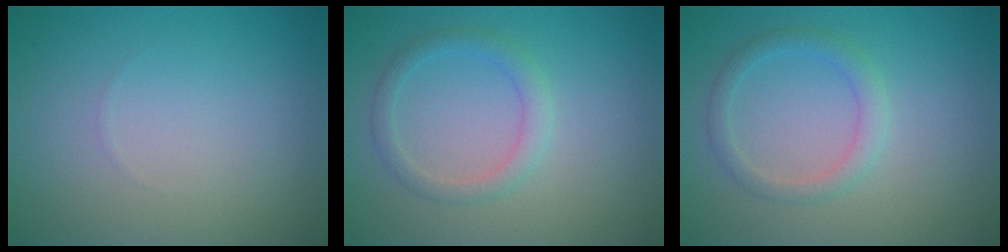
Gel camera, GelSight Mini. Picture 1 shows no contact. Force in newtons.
{"total": 2.0, "press": 2.0, "slide": 0.1}
{"total": 2.0, "press": 2.0, "slide": 0.1}